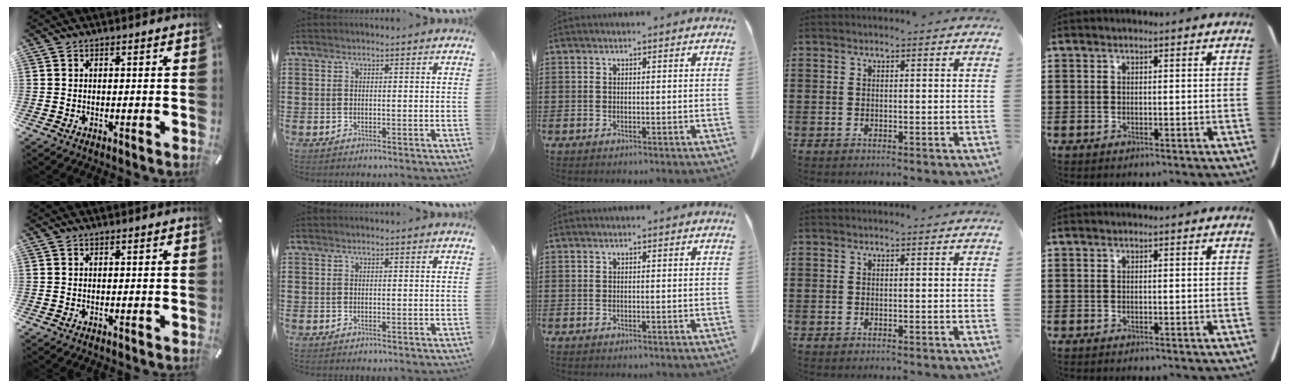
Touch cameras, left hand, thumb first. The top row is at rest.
{}